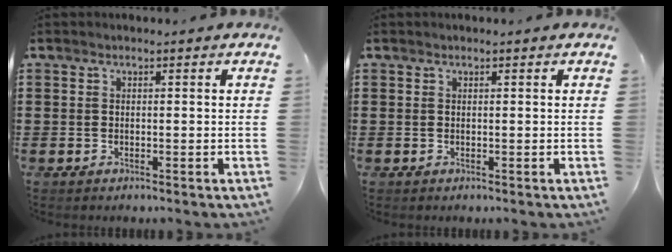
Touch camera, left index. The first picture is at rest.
{"total": 0.0}